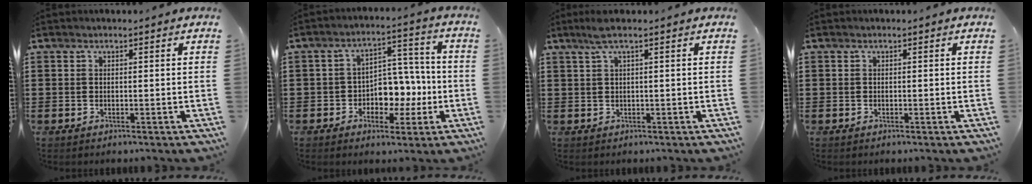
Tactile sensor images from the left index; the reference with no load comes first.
{"total": 6.6, "force": [-1.4, 5.2, 3.8], "torque": [-0.072, 0.011, -0.028]}
{"total": 2.1, "force": [0.8, -0.1, 2.0], "torque": [-0.046, -0.004, 0.012]}
{"total": 0.0}